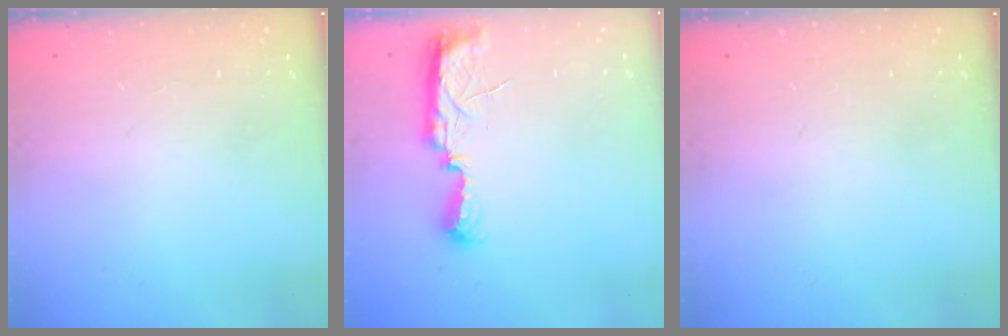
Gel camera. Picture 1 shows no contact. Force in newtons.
{"total": 8.5, "press": 8.3, "slide": 2.0}
{"total": 0.0}